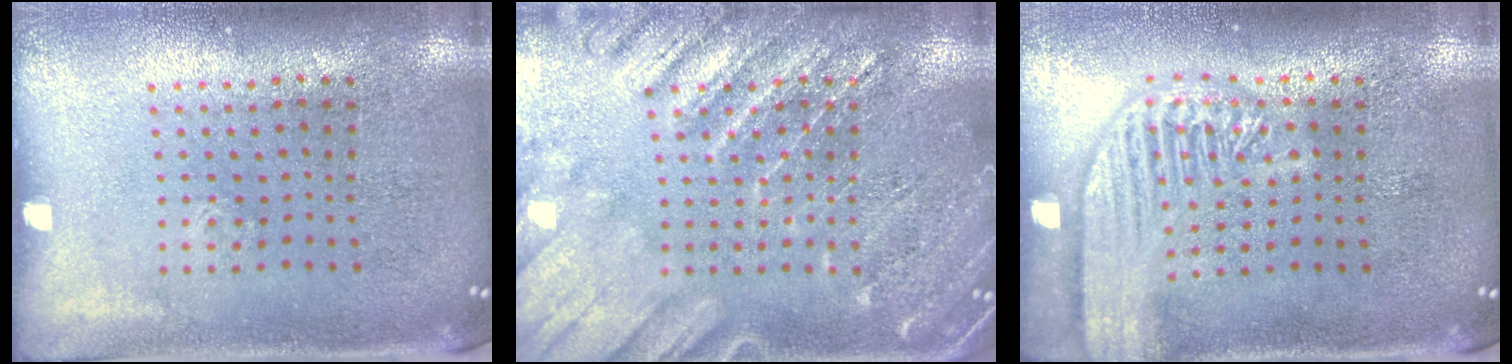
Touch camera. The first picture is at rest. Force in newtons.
{"total": 4.4, "press": 4.3, "slide": 0.6}
{"total": 3.6, "press": 3.6, "slide": 0.4}